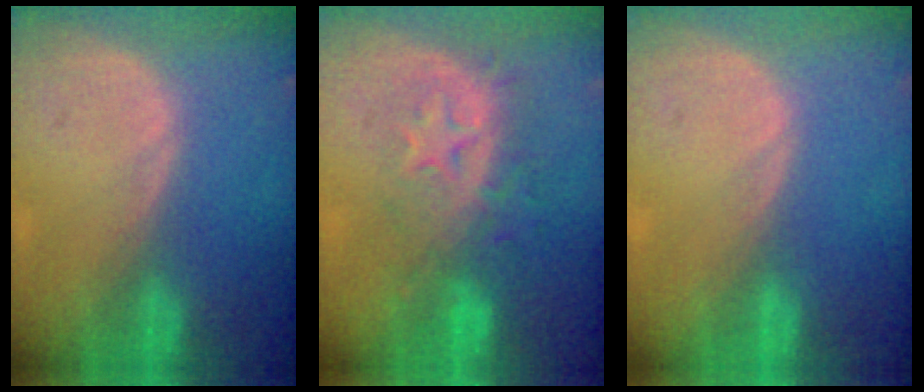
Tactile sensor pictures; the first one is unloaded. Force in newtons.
{"total": 8.2, "press": 7.7, "slide": 2.8}
{"total": 0.0}